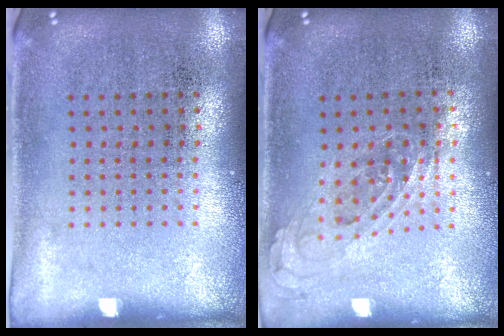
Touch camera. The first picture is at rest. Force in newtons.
{"total": 0.8, "press": 0.7, "slide": 0.4}